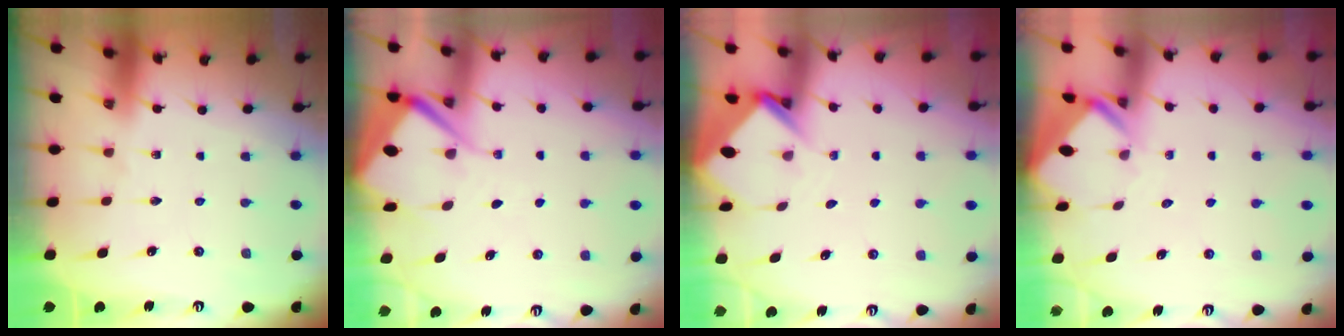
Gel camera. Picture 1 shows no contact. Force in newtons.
{"total": 7.4, "press": 7.4, "slide": 0.6}
{"total": 3.5, "press": 3.4, "slide": 0.3}
{"total": 2.8, "press": 2.8, "slide": 0.2}